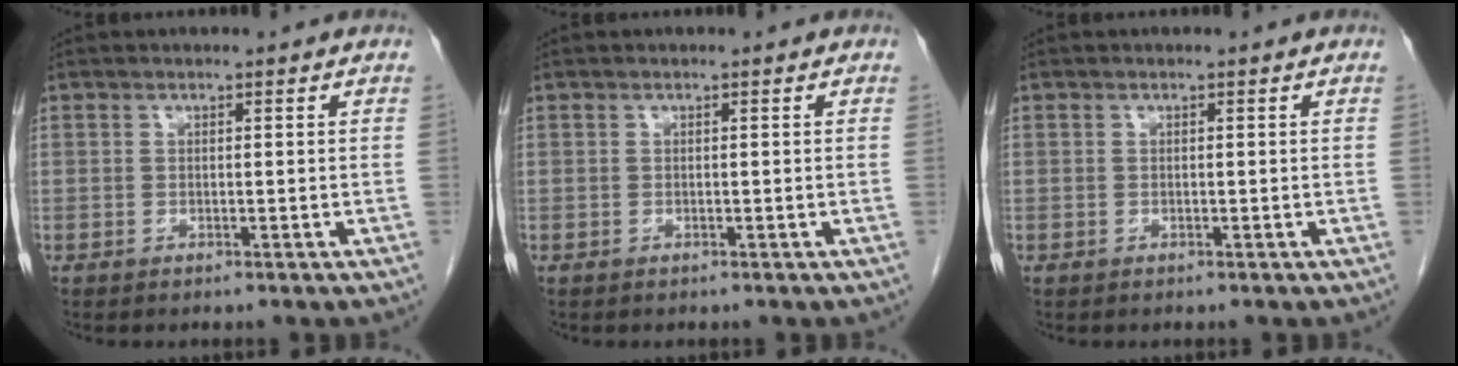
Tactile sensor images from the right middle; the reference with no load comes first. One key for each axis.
{"total": 0.0}
{"total": 0.0}